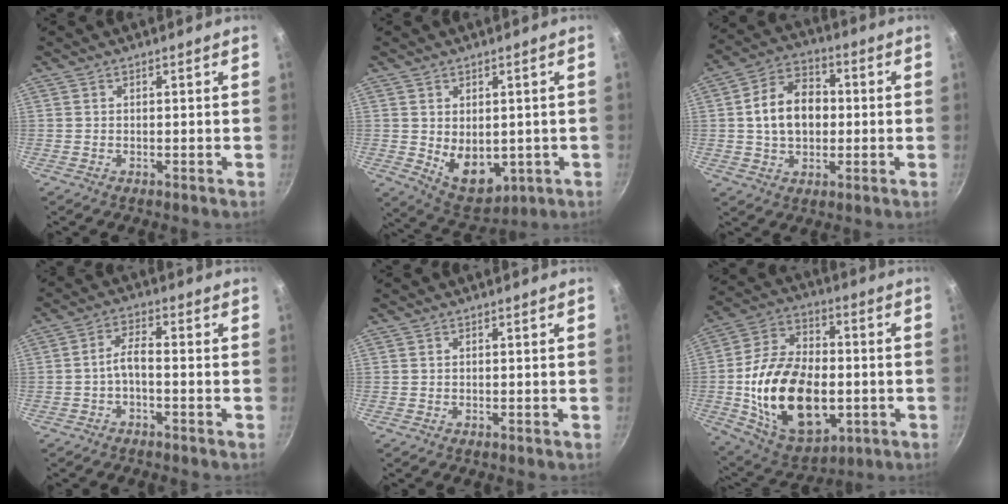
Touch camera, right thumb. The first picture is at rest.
{"total": 9.5, "force": [-0.5, 6.5, 6.8], "torque": [-0.080, -0.019, 0.016]}
{"total": 12.3, "force": [0.4, 8.8, 8.5], "torque": [-0.113, 0.025, -0.004]}
{"total": 3.8, "force": [-1.7, 1.4, 3.2], "torque": [-0.066, 0.028, -0.035]}
{"total": 0.0}
{"total": 25.1, "force": [-3.5, 15.7, 19.2], "torque": [-0.319, 0.021, -0.046]}